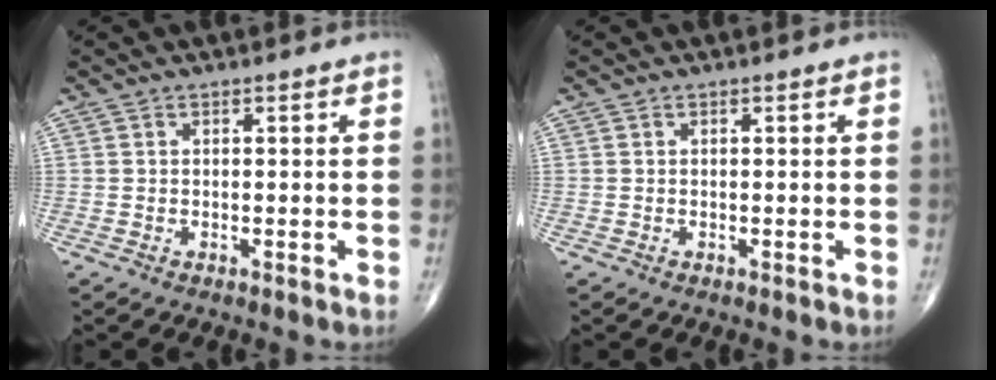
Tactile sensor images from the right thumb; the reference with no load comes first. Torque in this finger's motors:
{"motor_torque": [0.00, 0.00, -0.05, 0.05, 0.02]}